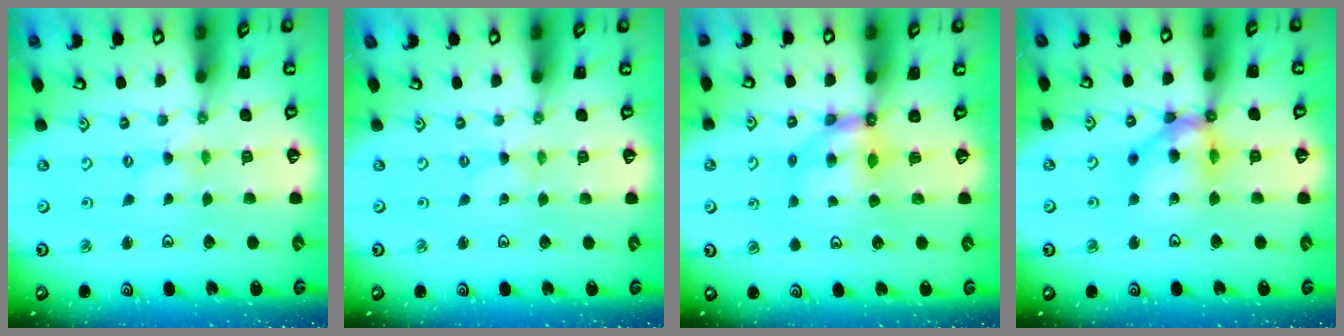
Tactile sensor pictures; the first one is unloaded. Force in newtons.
{"total": 0.0}
{"total": 6.2, "press": 6.1, "slide": 0.7}
{"total": 13.0, "press": 12.9, "slide": 1.9}